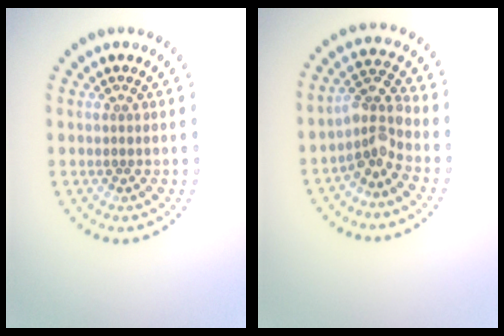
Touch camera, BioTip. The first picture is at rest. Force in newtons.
{"total": 3.2, "press": 2.7, "slide": 1.8}